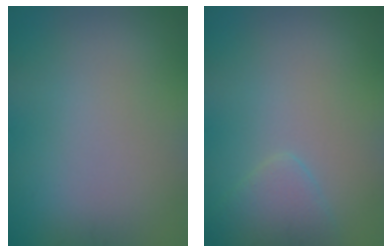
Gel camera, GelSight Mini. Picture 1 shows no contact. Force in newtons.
{"total": 2.2, "press": 2.2, "slide": 0.2}